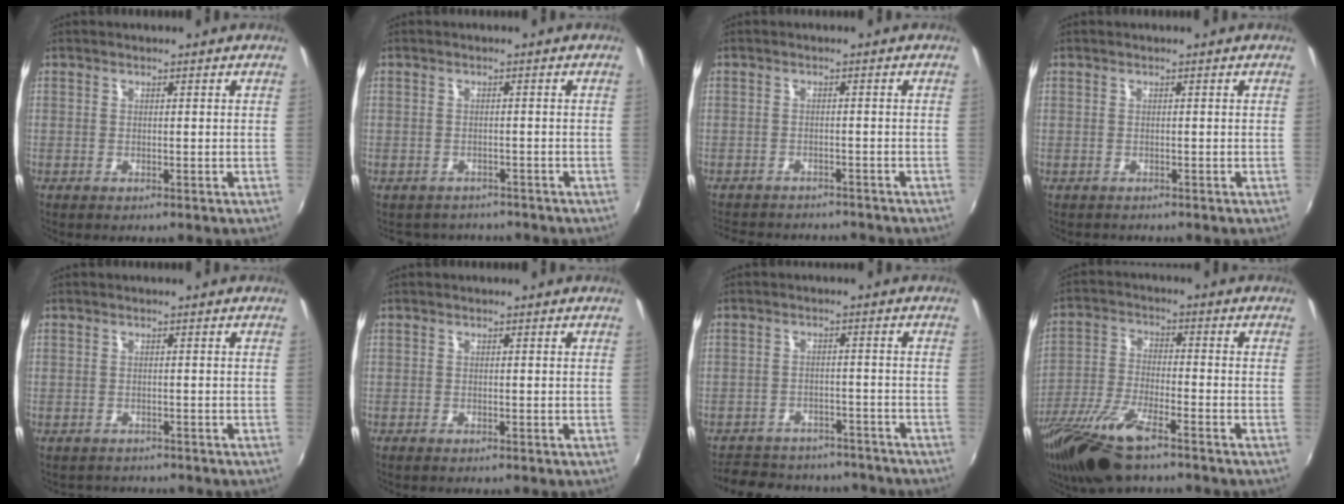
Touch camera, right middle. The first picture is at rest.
{"total": 4.6, "force": [-4.1, 2.0, 0.5], "torque": [-0.018, -0.007, -0.059]}
{"total": 10.3, "force": [-9.2, 3.1, 3.4], "torque": [-0.082, -0.010, -0.132]}
{"total": 0.9, "force": [-0.8, 0.5, -0.1], "torque": [-0.001, 0.003, -0.013]}
{"total": 2.4, "force": [-2.2, 1.0, 0.2], "torque": [-0.009, -0.006, -0.030]}
{"total": 0.9, "force": [-0.8, 0.3, 0.4], "torque": [-0.009, -0.005, -0.016]}
{"total": 18.3, "force": [-15.6, 7.1, 6.3], "torque": [-0.140, 0.022, -0.200]}
{"total": 15.4, "force": [-10.9, 3.7, 10.1], "torque": [-0.218, -0.043, -0.212]}